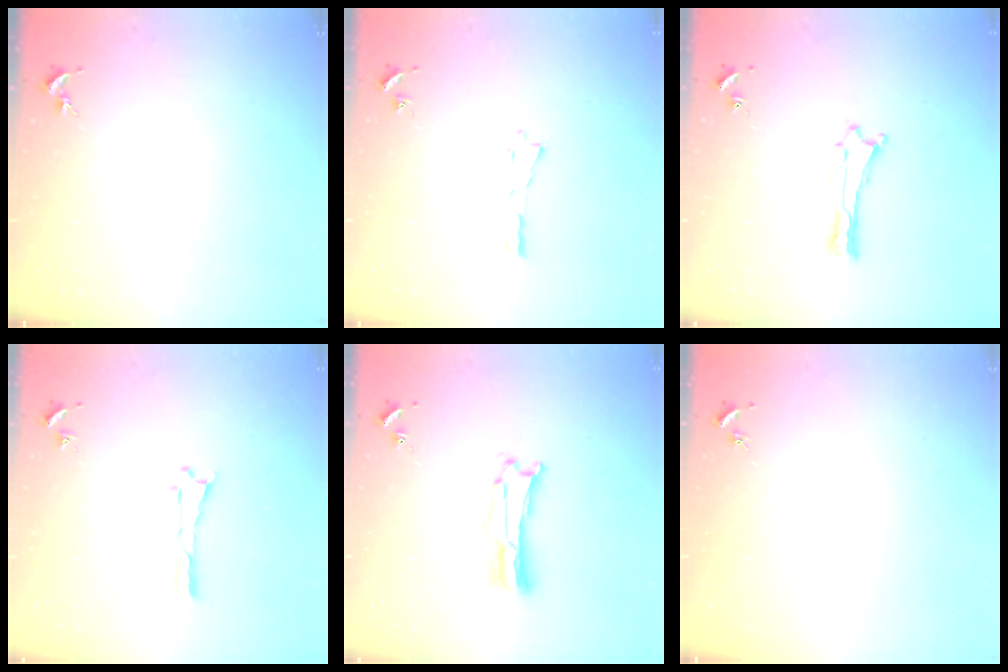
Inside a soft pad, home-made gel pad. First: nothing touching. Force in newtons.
{"total": 0.0}
{"total": 0.6, "press": 0.6, "slide": 0.1}
{"total": 0.6, "press": 0.6, "slide": 0.1}
{"total": 1.7, "press": 1.7, "slide": 0.3}
{"total": 0.0}